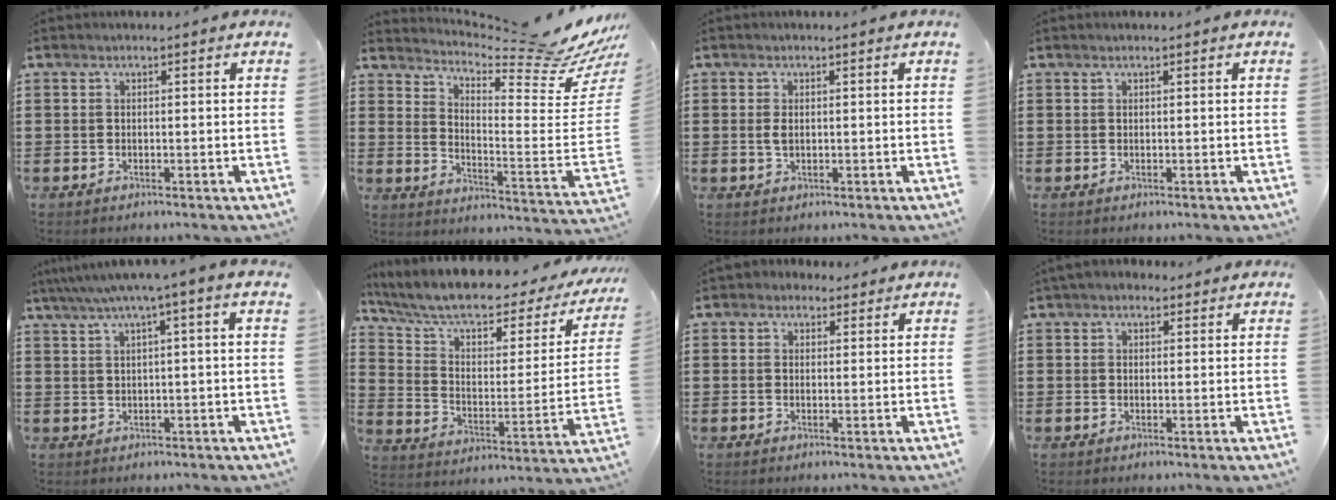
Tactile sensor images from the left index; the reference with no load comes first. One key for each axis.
{"total": 8.7, "fx": 7.8, "fy": 0.2, "fz": 3.9, "tx": -0.073, "ty": -0.083, "tz": 0.121}
{"total": 1.6, "fx": 0.1, "fy": 0.9, "fz": 1.4, "tx": -0.030, "ty": 0.004, "tz": 0.000}
{"total": 0.0}
{"total": 2.9, "fx": 0.8, "fy": -0.2, "fz": 2.8, "tx": -0.057, "ty": -0.002, "tz": 0.009}
{"total": 8.4, "fx": 6.5, "fy": 2.4, "fz": 4.7, "tx": -0.112, "ty": -0.045, "tz": 0.108}
{"total": 2.0, "fx": 1.4, "fy": 1.4, "fz": 0.3, "tx": -0.012, "ty": 0.009, "tz": 0.025}
{"total": 2.2, "fx": 1.5, "fy": 1.4, "fz": 0.7, "tx": -0.019, "ty": 0.010, "tz": 0.028}